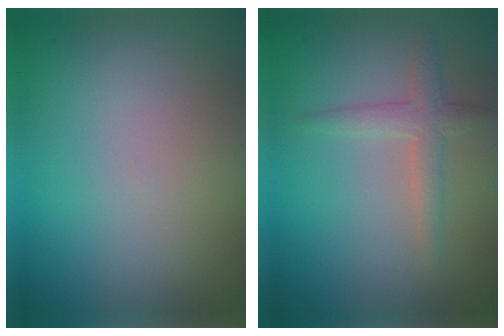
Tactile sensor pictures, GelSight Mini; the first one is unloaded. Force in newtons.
{"total": 2.1, "press": 2.1, "slide": 0.0}